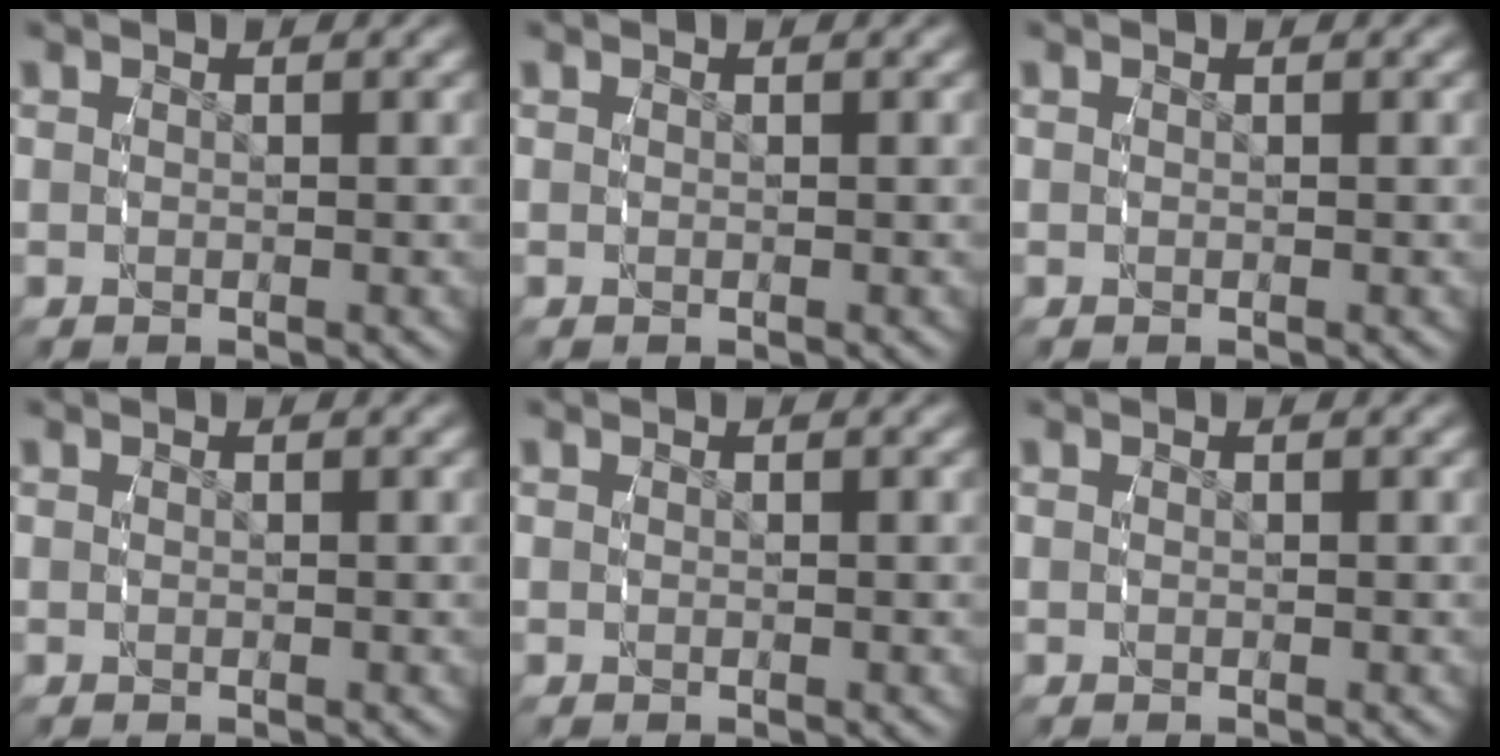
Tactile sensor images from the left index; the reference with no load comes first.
{"total": 0.0}
{"total": 0.0}
{"total": 0.0}
{"total": 0.0}
{"total": 0.0}